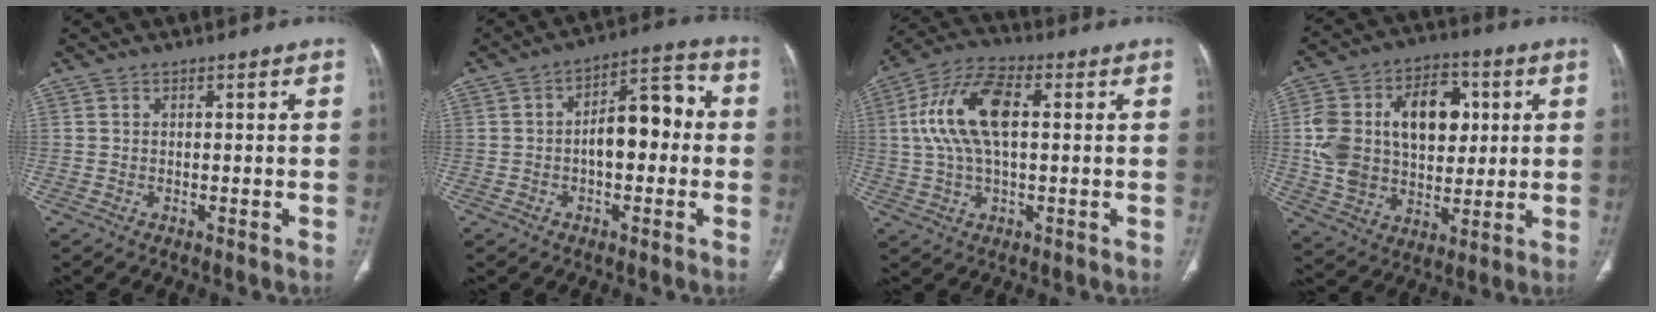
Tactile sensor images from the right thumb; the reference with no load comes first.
{"total": 10.6, "force": [-0.5, 5.5, 9.1], "torque": [-0.113, 0.038, -0.015]}
{"total": 13.7, "force": [2.1, 6.6, 11.8], "torque": [-0.244, 0.026, 0.038]}
{"total": 22.6, "force": [4.0, 14.9, 16.5], "torque": [-0.273, 0.012, 0.075]}